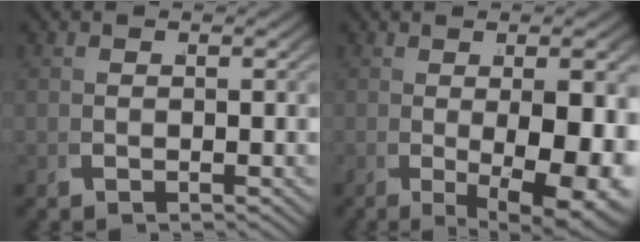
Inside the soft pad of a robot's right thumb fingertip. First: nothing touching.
{"total": 8.8, "force": [-0.8, 3.9, 7.9], "torque": [-0.123, -0.018, 0.004]}